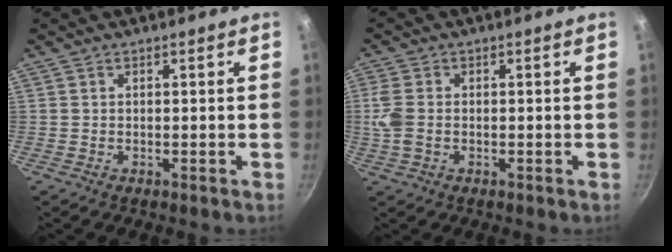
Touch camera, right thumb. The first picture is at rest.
{"total": 4.8, "force": [-0.3, 3.4, 3.5], "torque": [-0.083, 0.002, -0.009]}